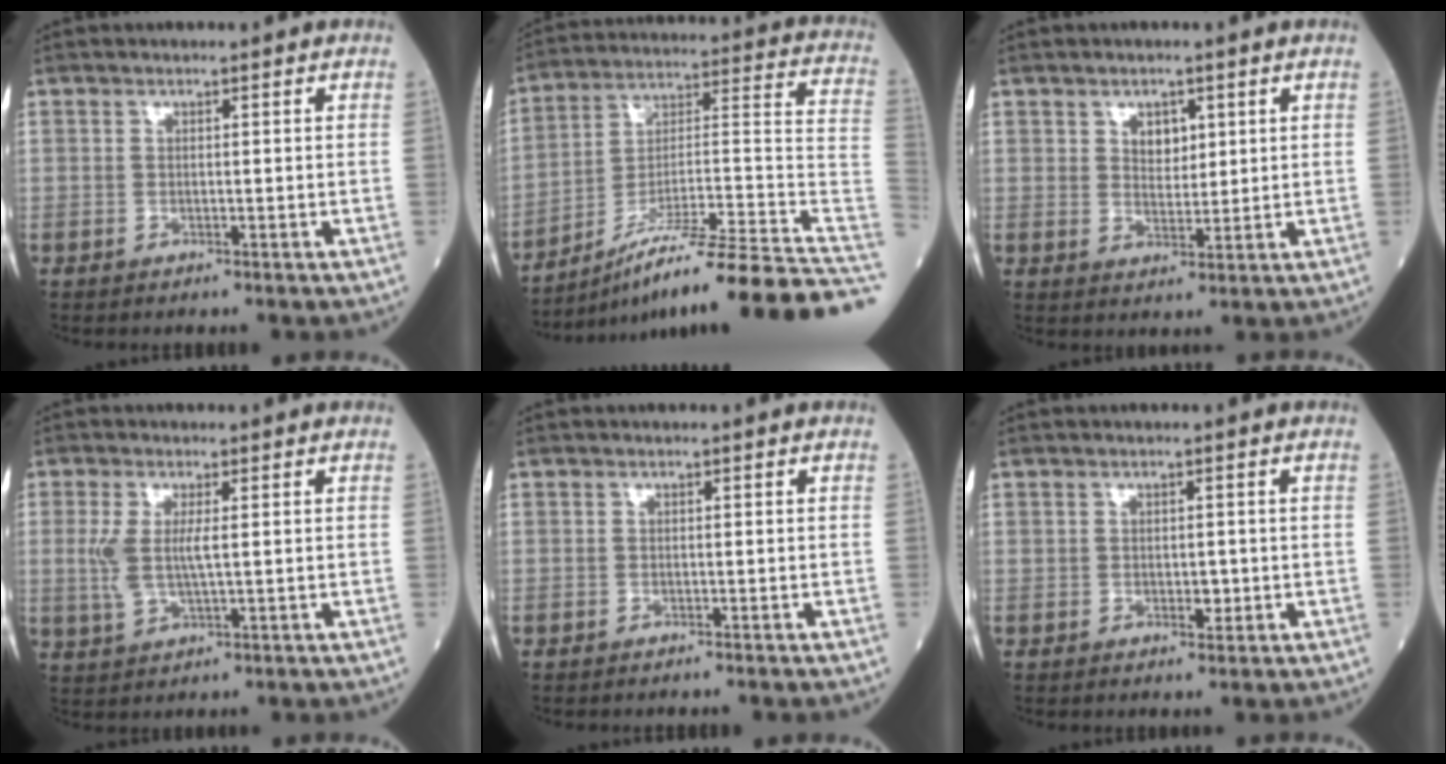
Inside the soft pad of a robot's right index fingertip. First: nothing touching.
{"total": 26.1, "force": [-18.8, -0.5, 18.1], "torque": [-0.177, 0.010, -0.297]}
{"total": 3.3, "force": [1.5, 2.1, 2.1], "torque": [-0.030, 0.001, 0.027]}
{"total": 4.9, "force": [0.5, 1.3, 4.7], "torque": [-0.114, -0.001, 0.014]}
{"total": 0.9, "force": [-0.8, -0.1, 0.4], "torque": [-0.004, 0.001, -0.012]}
{"total": 1.8, "force": [-0.2, 1.1, 1.4], "torque": [-0.019, -0.002, 0.001]}